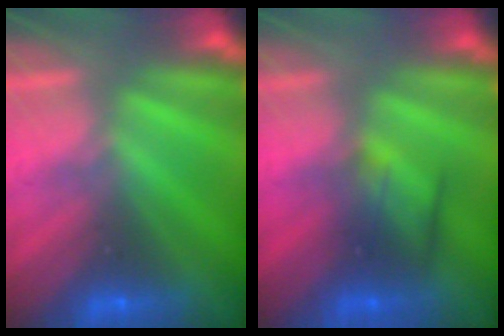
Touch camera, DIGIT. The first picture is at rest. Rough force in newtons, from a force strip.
{"total": 2.3}